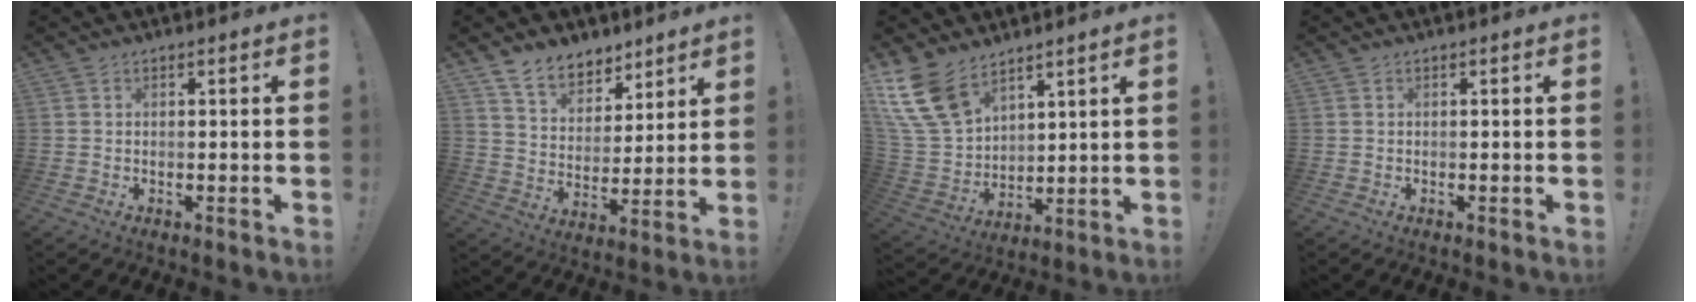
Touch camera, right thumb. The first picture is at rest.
{"total": 10.7, "force": [8.5, 5.8, 2.8], "torque": [-0.051, -0.066, 0.165]}
{"total": 15.2, "force": [10.4, 8.4, 7.2], "torque": [-0.160, -0.061, 0.204]}
{"total": 0.0}